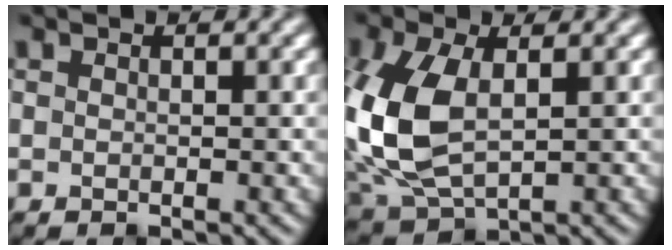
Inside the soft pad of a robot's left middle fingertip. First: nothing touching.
{"total": 8.4, "force": [0.4, 5.2, 6.7], "torque": [-0.182, -0.003, 0.012]}